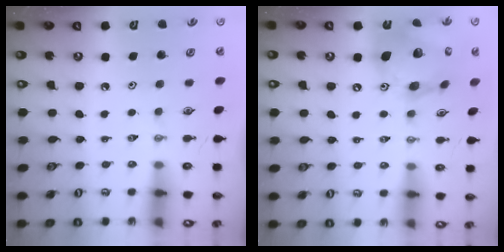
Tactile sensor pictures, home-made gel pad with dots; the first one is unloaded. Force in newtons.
{"total": 18.8, "press": 18.6, "slide": 3.2}